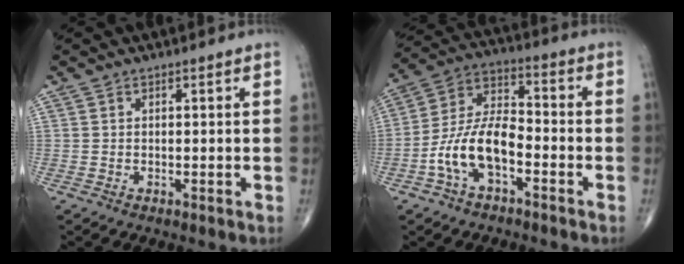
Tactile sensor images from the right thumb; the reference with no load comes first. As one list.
[{"total": 12.1, "force": [-4.4, 6.1, 9.5], "torque": [-0.182, 0.047, -0.088]}]